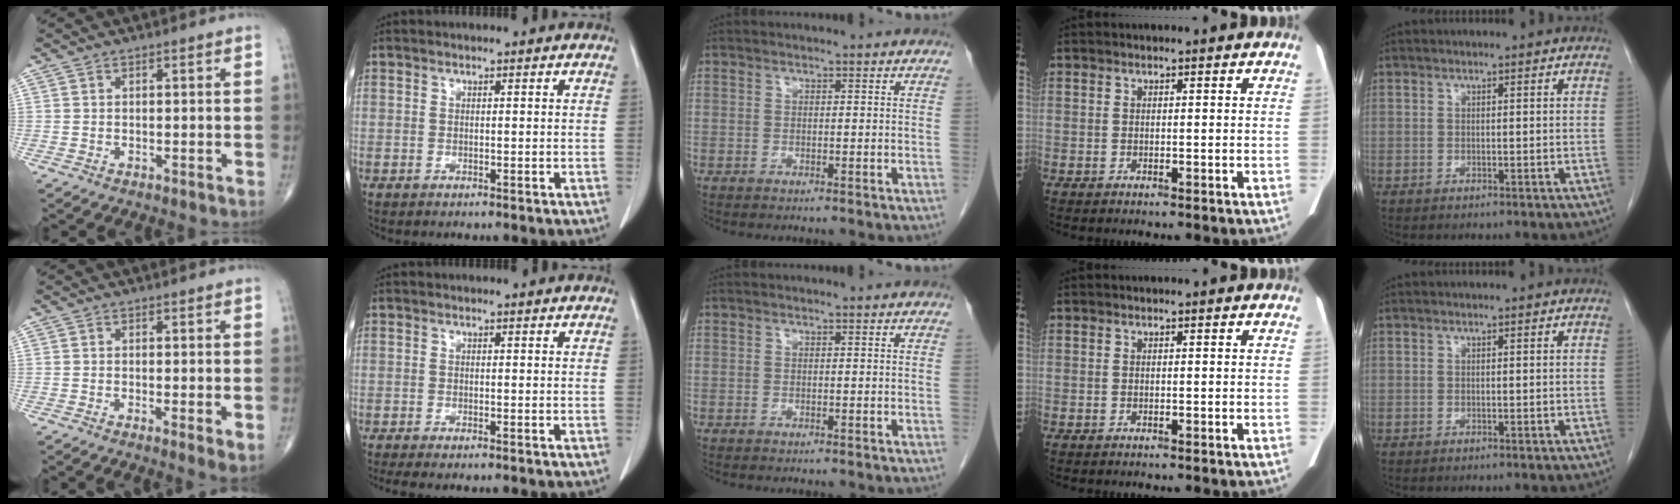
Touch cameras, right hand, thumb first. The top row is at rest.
{"thumb": {"total": 3.0, "force": [-0.3, 0.7, 3.0], "torque": [-0.054, -0.013, -0.010]}, "index": {"total": 3.6, "force": [-2.9, 0.4, 2.0], "torque": [-0.027, -0.008, -0.043]}}